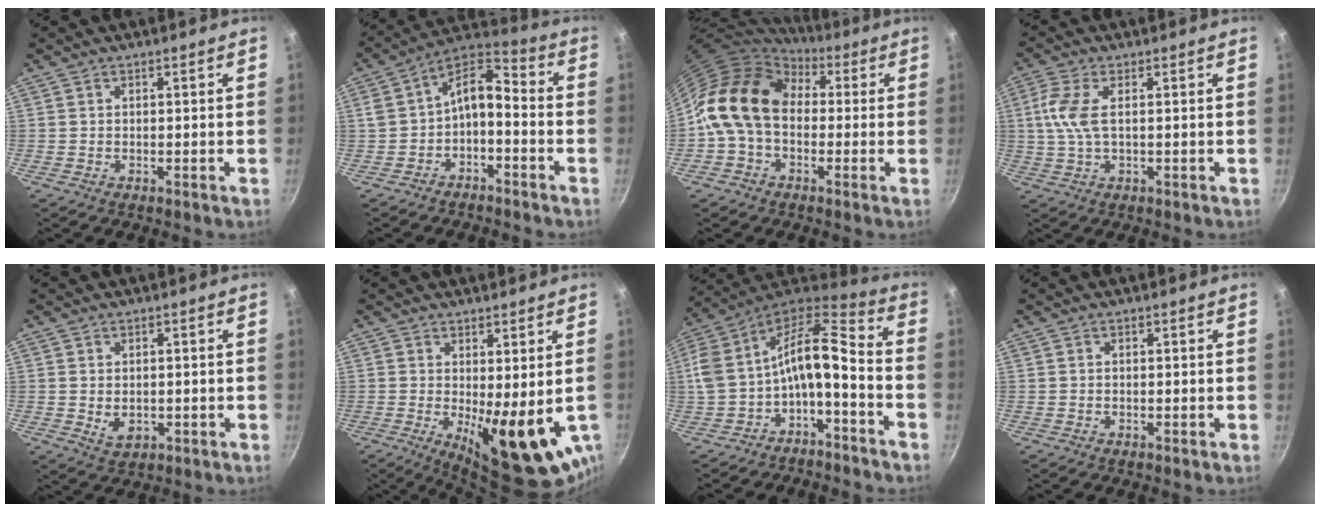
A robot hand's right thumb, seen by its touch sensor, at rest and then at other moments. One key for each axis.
{"total": 9.6, "fx": -2.9, "fy": 5.3, "fz": 7.4, "tx": -0.129, "ty": 0.068, "tz": -0.055}
{"total": 15.3, "fx": 1.8, "fy": 11.3, "fz": 10.2, "tx": -0.159, "ty": 0.029, "tz": 0.011}
{"total": 6.2, "fx": 0.8, "fy": 2.4, "fz": 5.7, "tx": -0.137, "ty": 0.007, "tz": 0.014}
{"total": 3.7, "fx": -0.2, "fy": 2.7, "fz": 2.5, "tx": -0.036, "ty": -0.008, "tz": 0.003}
{"total": 12.0, "fx": -1.0, "fy": 3.9, "fz": 11.3, "tx": -0.138, "ty": -0.018, "tz": 0.002}
{"total": 18.1, "fx": -4.6, "fy": 8.4, "fz": 15.4, "tx": -0.315, "ty": 0.062, "tz": -0.086}
{"total": 0.0}